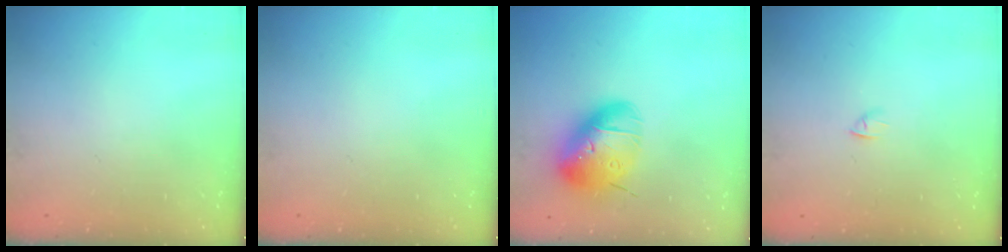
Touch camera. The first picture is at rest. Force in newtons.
{"total": 0.0}
{"total": 18.5, "press": 18.3, "slide": 2.9}
{"total": 2.4, "press": 2.3, "slide": 0.7}